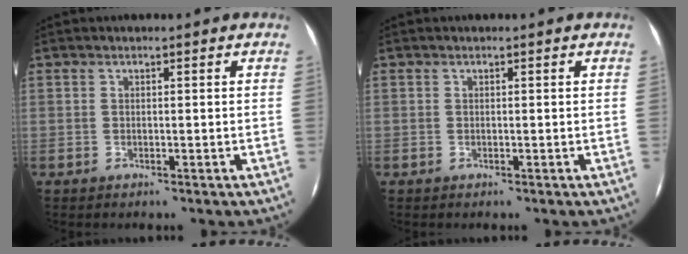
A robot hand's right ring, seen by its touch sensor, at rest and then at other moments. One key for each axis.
{"total": 0.0}